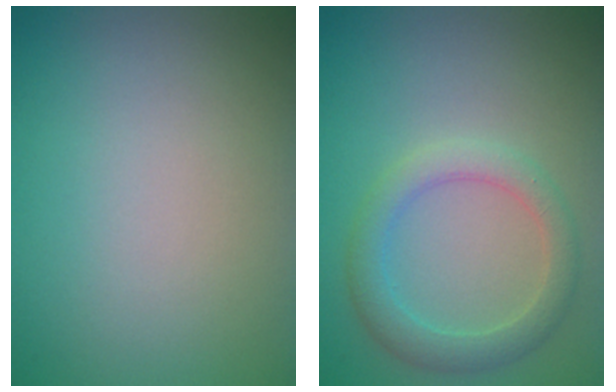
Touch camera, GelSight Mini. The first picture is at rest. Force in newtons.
{"total": 3.1, "press": 3.1, "slide": 0.1}